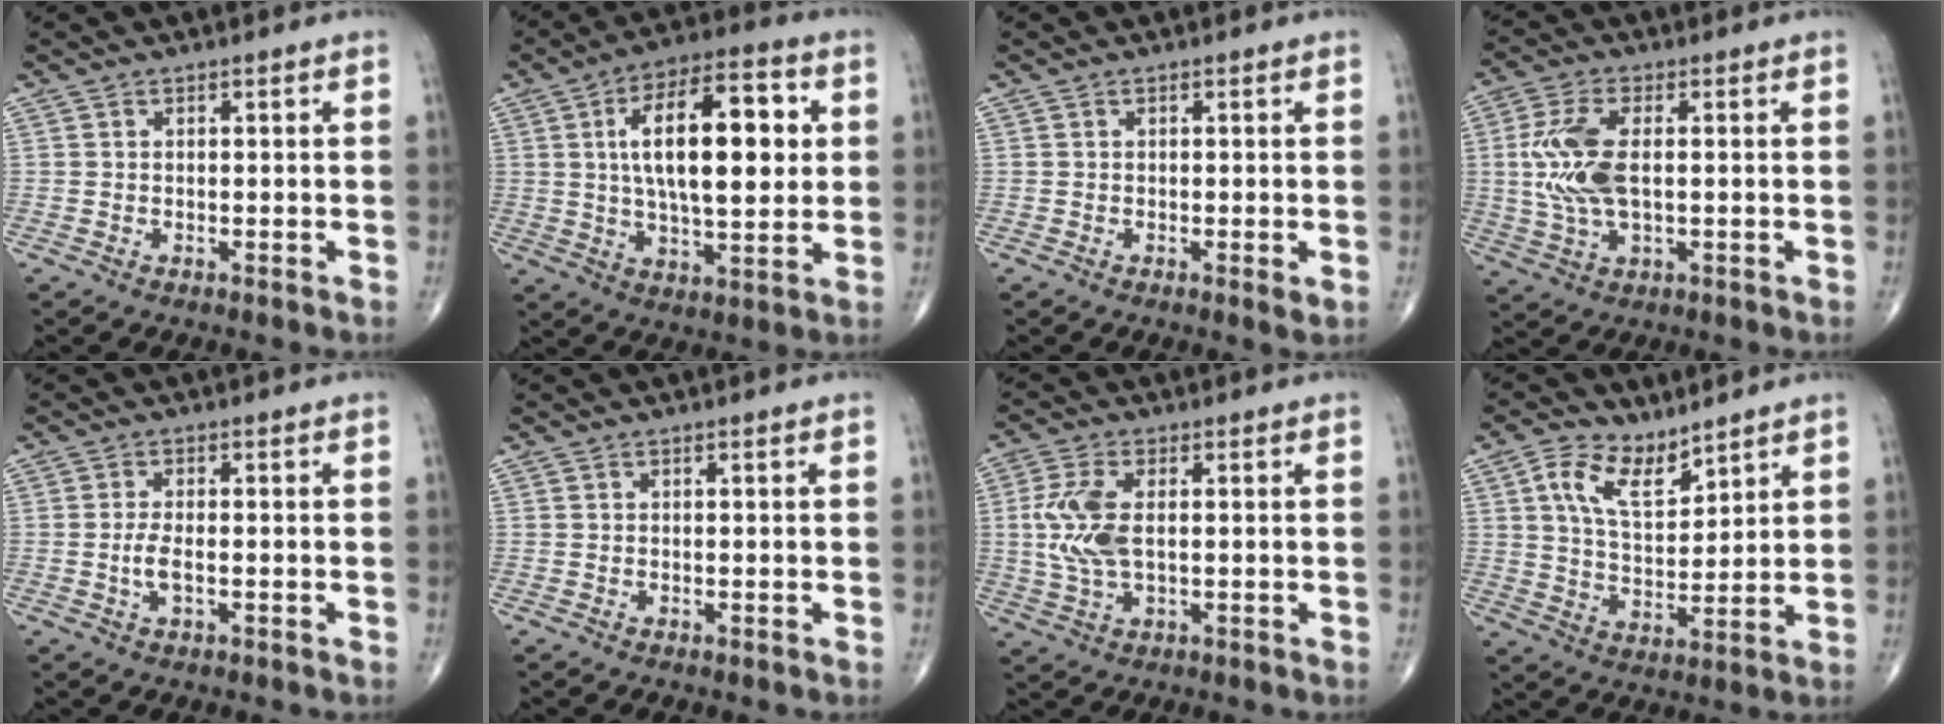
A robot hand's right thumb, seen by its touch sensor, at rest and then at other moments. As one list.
[{"total": 19.4, "force": [3.6, 8.2, 17.3], "torque": [-0.261, 0.007, 0.055]}, {"total": 1.5, "force": [-0.2, 0.3, 1.4], "torque": [-0.023, -0.006, -0.004]}, {"total": 10.6, "force": [0.7, 5.0, 9.3], "torque": [-0.212, 0.000, 0.016]}, {"total": 4.4, "force": [-0.9, 1.6, 4.0], "torque": [-0.086, 0.001, -0.018]}, {"total": 0.0}, {"total": 8.6, "force": [0.7, 4.2, 7.4], "torque": [-0.180, 0.000, 0.015]}, {"total": 9.6, "force": [5.7, 4.9, 5.9], "torque": [-0.095, -0.034, 0.113]}]